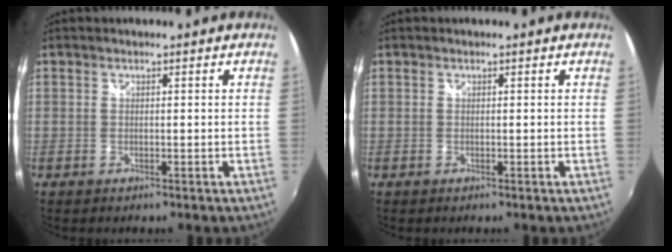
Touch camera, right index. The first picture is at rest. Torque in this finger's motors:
{"motor_torque": [0.00, 0.00, 0.00, -0.01]}